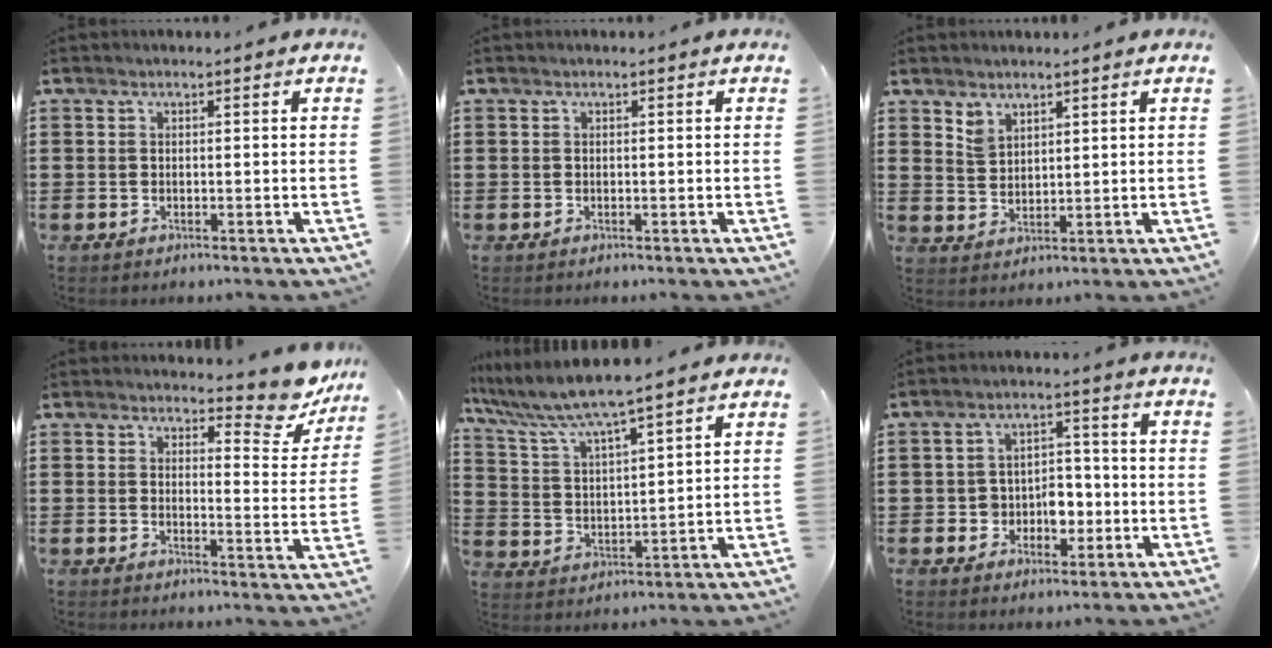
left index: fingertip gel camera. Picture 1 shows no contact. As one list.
[{"total": 0.0}, {"total": 2.9, "force": [2.5, 1.3, 0.6], "torque": [-0.017, 0.002, 0.048]}, {"total": 6.2, "force": [5.6, 1.2, 2.5], "torque": [-0.039, -0.033, 0.096]}, {"total": 6.0, "force": [5.3, -0.3, 2.7], "torque": [-0.078, -0.033, 0.087]}, {"total": 5.0, "force": [-1.5, 4.1, 2.5], "torque": [-0.048, 0.009, -0.031]}]